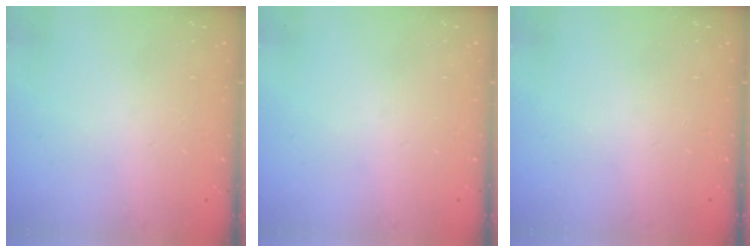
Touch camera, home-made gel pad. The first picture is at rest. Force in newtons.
{"total": 0.0}
{"total": 0.0}